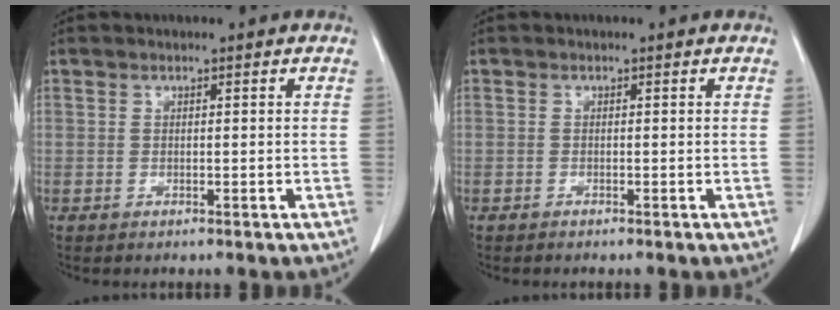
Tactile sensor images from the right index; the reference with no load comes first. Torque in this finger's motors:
{"motor_torque": [-0.21, 0.11, -0.03, 0.00]}